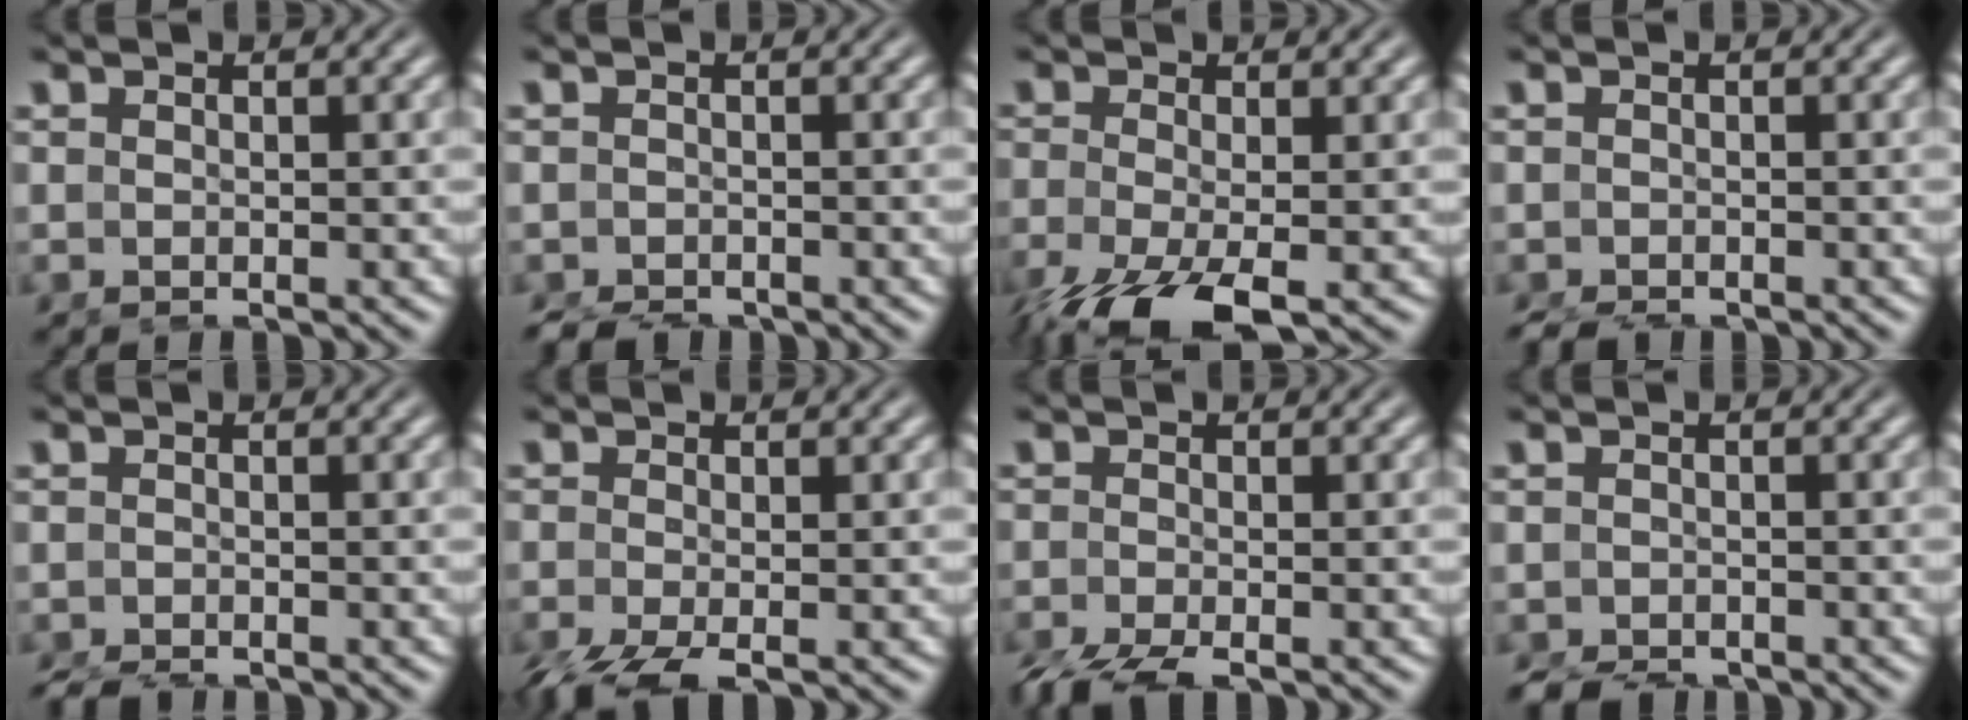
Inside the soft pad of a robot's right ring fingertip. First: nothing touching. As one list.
[{"total": 4.2, "force": [-3.5, 2.1, 0.8], "torque": [-0.019, -0.024, -0.053]}, {"total": 6.0, "force": [-3.9, 2.0, 4.0], "torque": [-0.096, -0.037, -0.049]}, {"total": 2.8, "force": [-2.4, 1.3, 0.4], "torque": [-0.008, -0.017, -0.037]}, {"total": 2.2, "force": [-2.1, 0.5, 0.1], "torque": [-0.001, -0.015, -0.033]}, {"total": 3.8, "force": [-2.7, 1.3, 2.3], "torque": [-0.057, -0.026, -0.035]}, {"total": 3.8, "force": [-3.0, 1.4, 1.8], "torque": [-0.042, -0.021, -0.044]}, {"total": 4.7, "force": [-3.9, 2.3, 1.0], "torque": [-0.020, -0.026, -0.059]}]